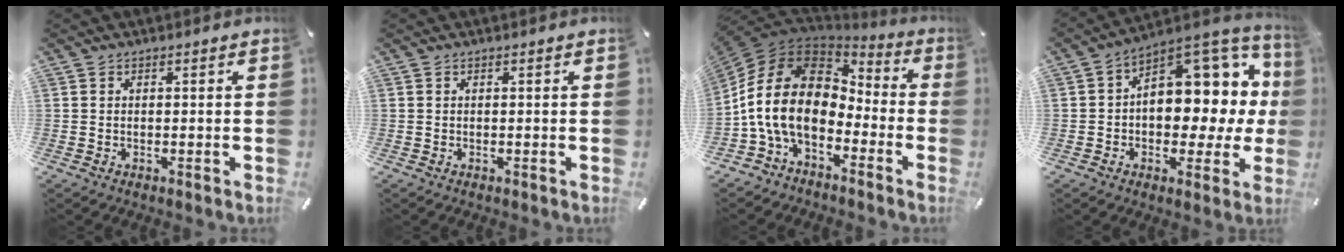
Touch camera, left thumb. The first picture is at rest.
{"total": 0.0}
{"total": 17.3, "force": [-3.2, 11.6, 12.4], "torque": [-0.268, 0.028, -0.060]}
{"total": 13.5, "force": [3.9, 9.3, 8.9], "torque": [-0.098, -0.052, 0.069]}